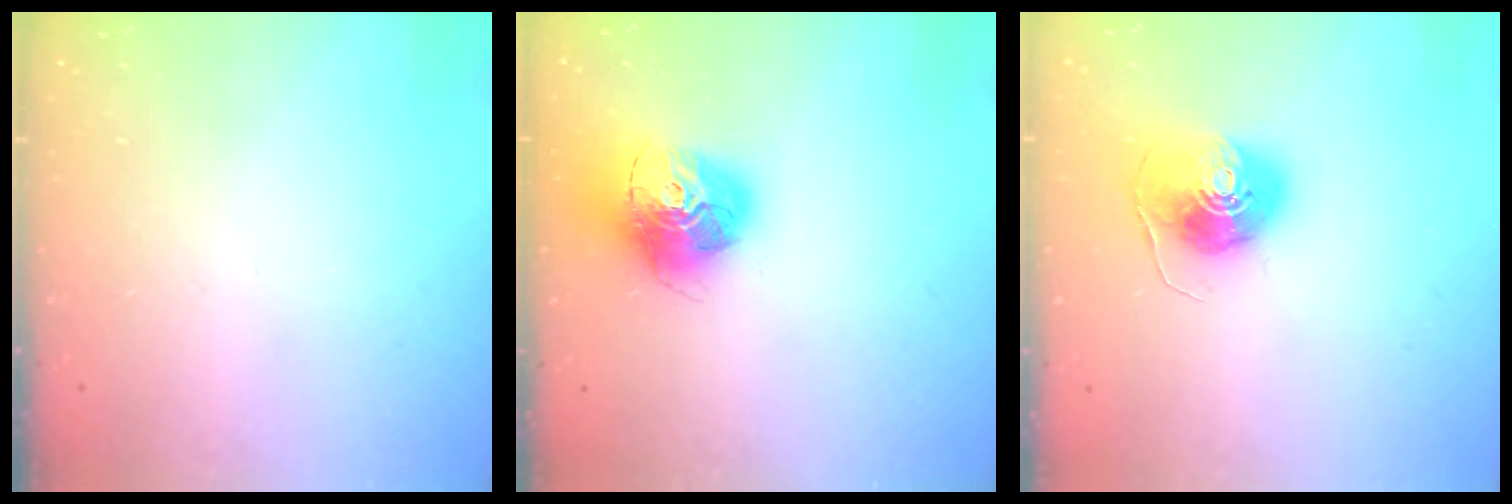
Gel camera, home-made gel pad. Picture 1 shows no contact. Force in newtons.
{"total": 16.5, "press": 16.4, "slide": 1.5}
{"total": 8.9, "press": 8.9, "slide": 0.8}